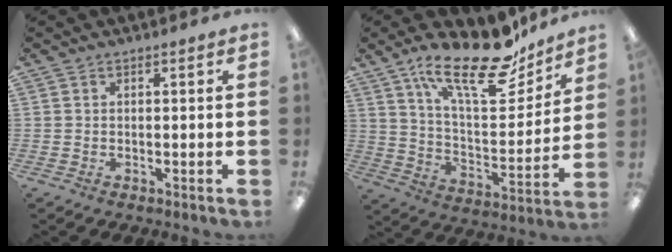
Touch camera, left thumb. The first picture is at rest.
{"total": 23.4, "force": [16.6, 8.5, 14.0], "torque": [-0.215, -0.103, 0.281]}